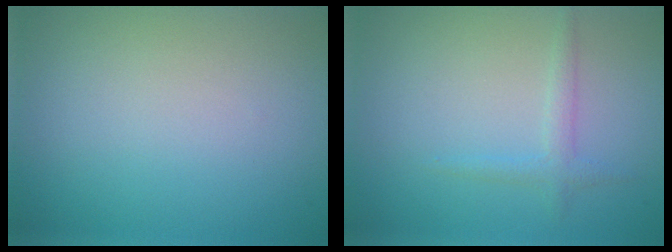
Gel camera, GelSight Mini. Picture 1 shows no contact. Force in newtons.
{"total": 1.3, "press": 1.3, "slide": 0.1}